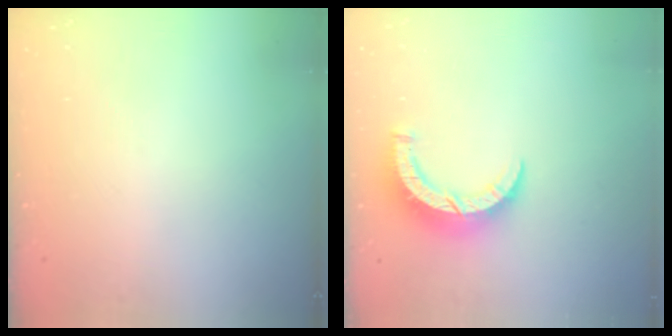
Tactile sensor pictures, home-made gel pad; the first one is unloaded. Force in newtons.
{"total": 8.0, "press": 8.0, "slide": 0.4}